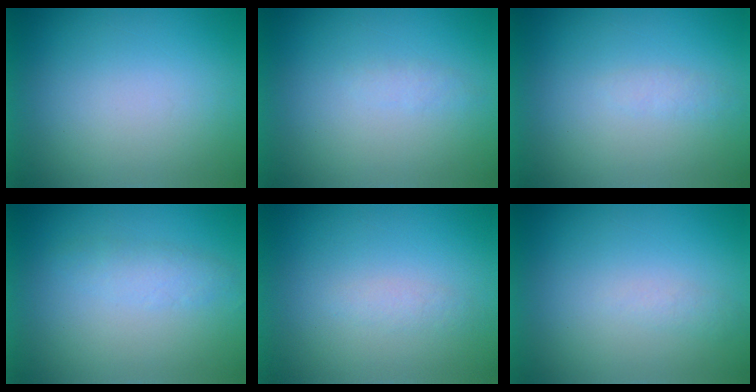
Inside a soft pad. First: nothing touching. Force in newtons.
{"total": 1.2}
{"total": 1.3}
{"total": 2.5}
{"total": 1.3}
{"total": 1.2}